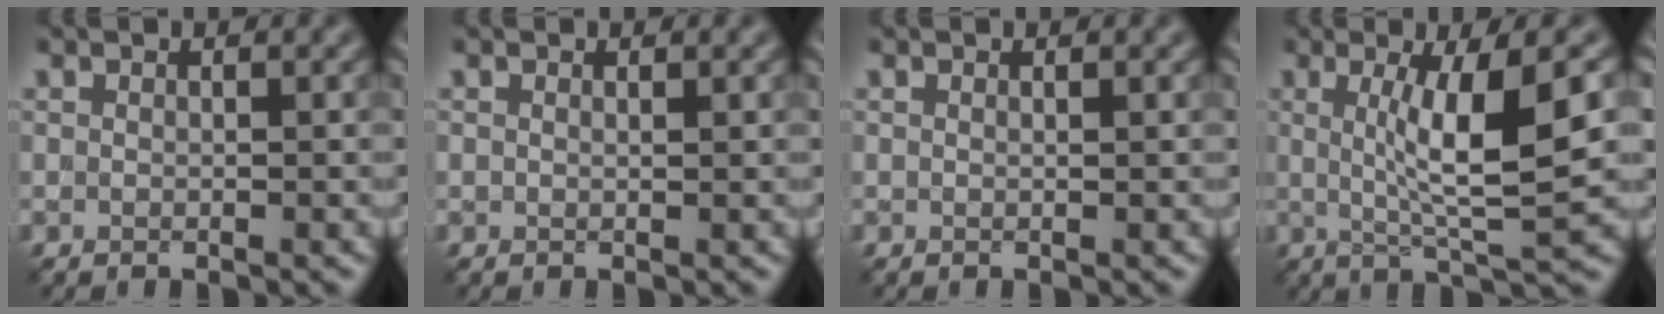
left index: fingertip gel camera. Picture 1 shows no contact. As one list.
[{"total": 0.0}, {"total": 0.0}, {"total": 7.3, "force": [0.8, 1.2, 7.1], "torque": [-0.114, -0.005, 0.018]}]